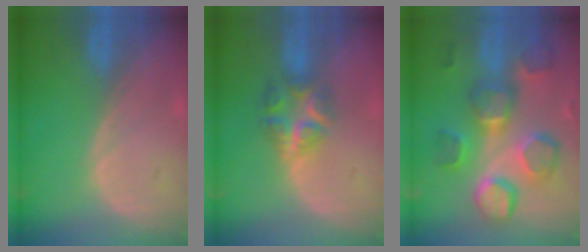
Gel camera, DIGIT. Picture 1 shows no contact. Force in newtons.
{"total": 5.7, "press": 5.7, "slide": 0.2}
{"total": 11.3, "press": 10.8, "slide": 3.2}